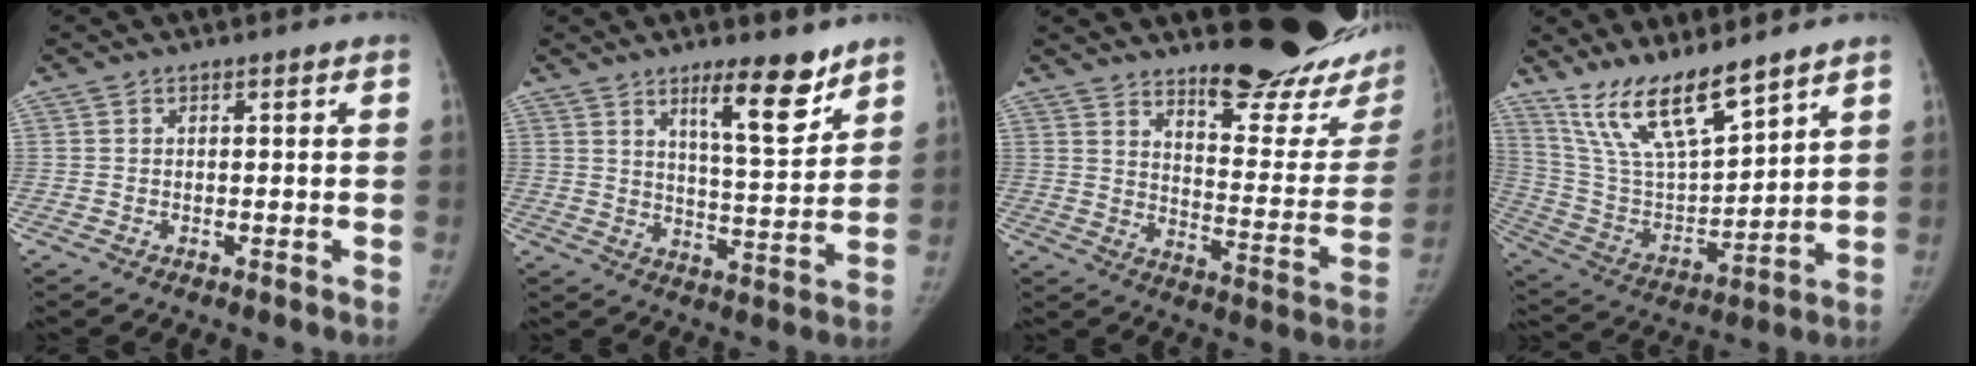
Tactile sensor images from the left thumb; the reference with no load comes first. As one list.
[{"total": 11.0, "force": [7.3, 2.6, 7.7], "torque": [-0.098, -0.058, 0.118]}, {"total": 24.3, "force": [19.5, 6.5, 13.0], "torque": [-0.132, -0.156, 0.249]}, {"total": 16.0, "force": [12.2, 3.8, 9.7], "torque": [-0.160, -0.065, 0.246]}]